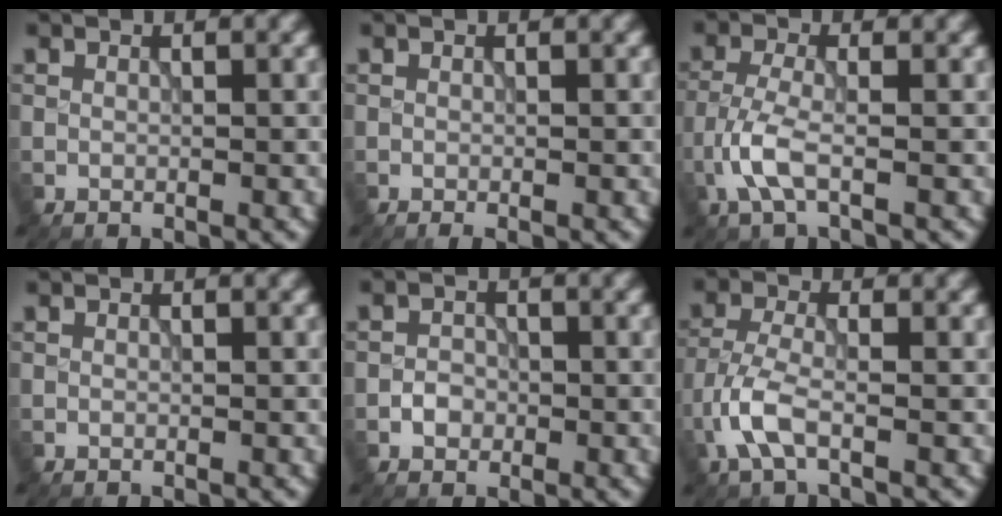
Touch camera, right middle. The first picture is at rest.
{"total": 0.6, "force": [-0.4, 0.1, 0.5], "torque": [-0.007, -0.005, -0.008]}
{"total": 3.4, "force": [-1.5, 1.0, 2.9], "torque": [-0.071, 0.002, -0.038]}
{"total": 0.0}
{"total": 1.5, "force": [-0.6, 1.2, 0.6], "torque": [-0.006, 0.001, -0.013]}
{"total": 3.9, "force": [-1.8, 1.4, 3.1], "torque": [-0.077, 0.001, -0.047]}